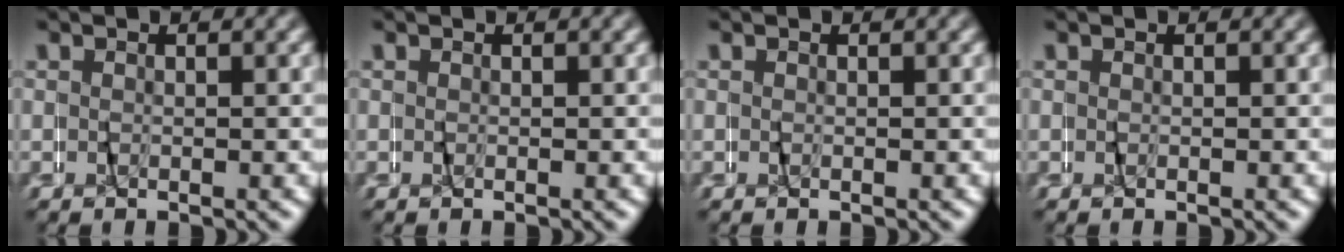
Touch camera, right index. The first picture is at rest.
{"total": 0.0}
{"total": 0.0}
{"total": 0.0}